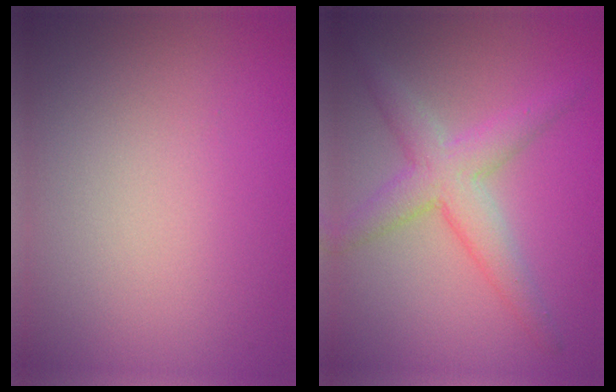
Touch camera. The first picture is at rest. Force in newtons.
{"total": 4.3, "press": 4.2, "slide": 0.1}